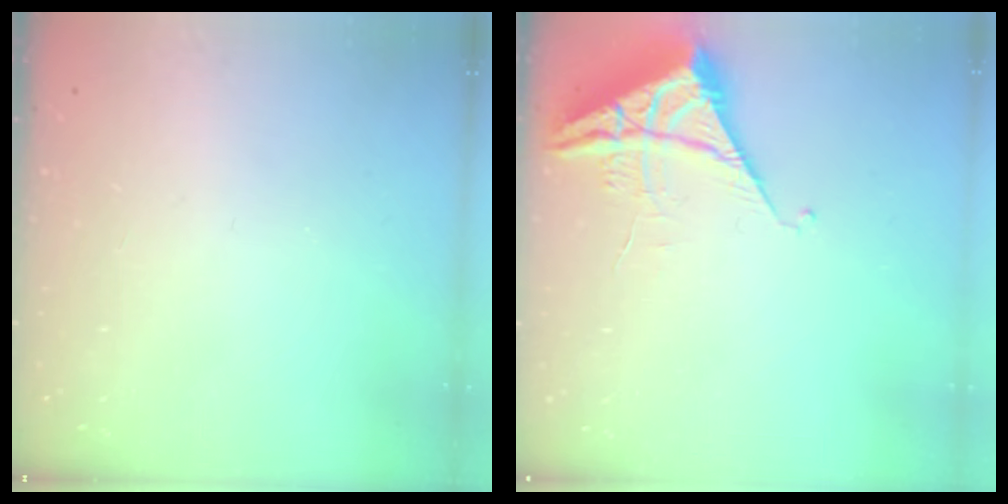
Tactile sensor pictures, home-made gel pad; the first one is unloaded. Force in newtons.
{"total": 6.1, "press": 6.1, "slide": 0.3}